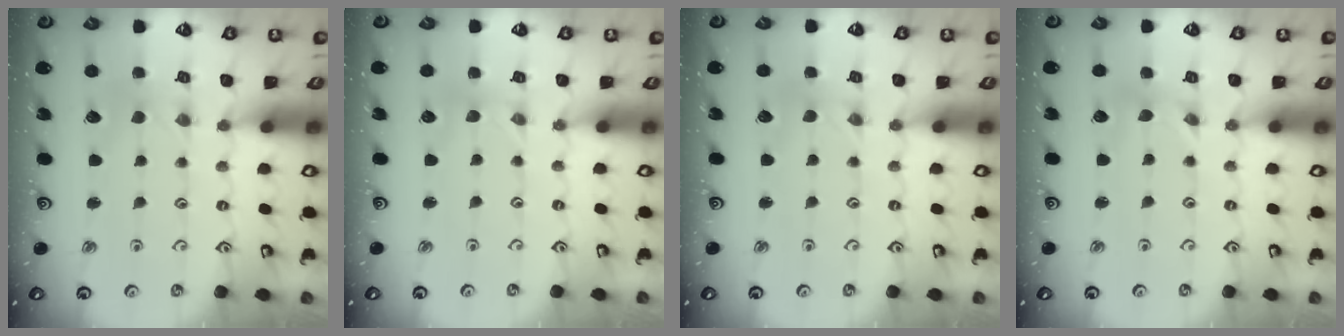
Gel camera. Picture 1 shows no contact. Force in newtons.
{"total": 0.6, "press": 0.6, "slide": 0.2}
{"total": 0.0}
{"total": 0.0}